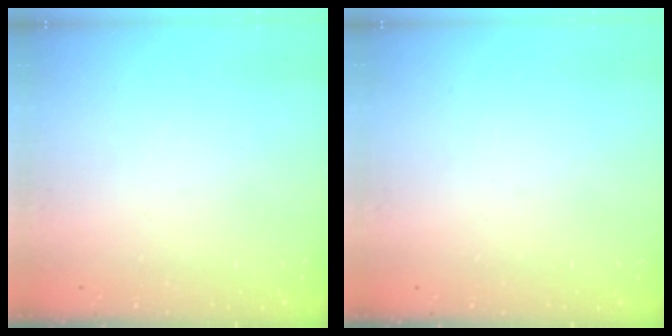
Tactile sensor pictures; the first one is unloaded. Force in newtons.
{"total": 0.0}